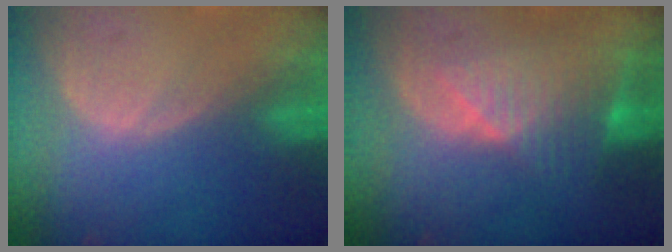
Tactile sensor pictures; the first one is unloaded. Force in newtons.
{"total": 8.0, "press": 6.9, "slide": 4.0}